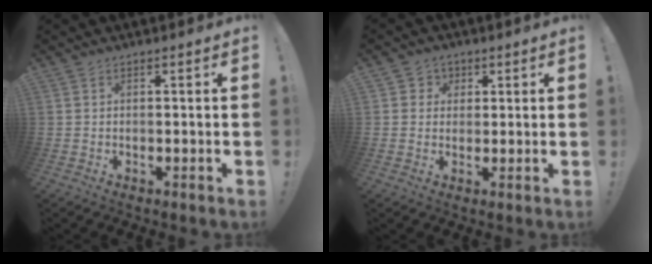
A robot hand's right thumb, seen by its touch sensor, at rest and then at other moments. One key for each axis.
{"total": 4.0, "fx": 1.0, "fy": 3.8, "fz": 0.7, "tx": -0.001, "ty": -0.008, "tz": 0.016}